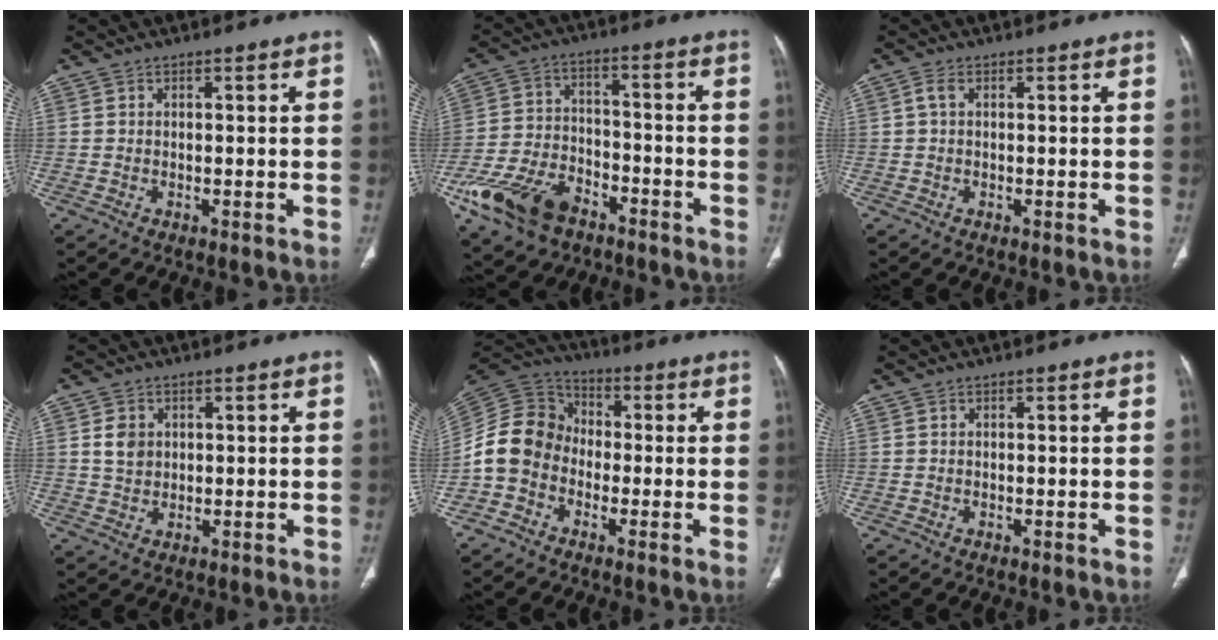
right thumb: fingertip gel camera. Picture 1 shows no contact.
{"total": 15.4, "force": [-9.2, 9.1, 8.4], "torque": [-0.161, 0.037, -0.167]}
{"total": 1.4, "force": [0.3, 0.7, 1.1], "torque": [-0.029, 0.005, 0.003]}
{"total": 3.8, "force": [1.0, 3.1, 2.0], "torque": [-0.021, -0.005, 0.021]}
{"total": 11.4, "force": [-2.8, 9.6, 5.4], "torque": [-0.098, 0.046, -0.068]}
{"total": 0.0}